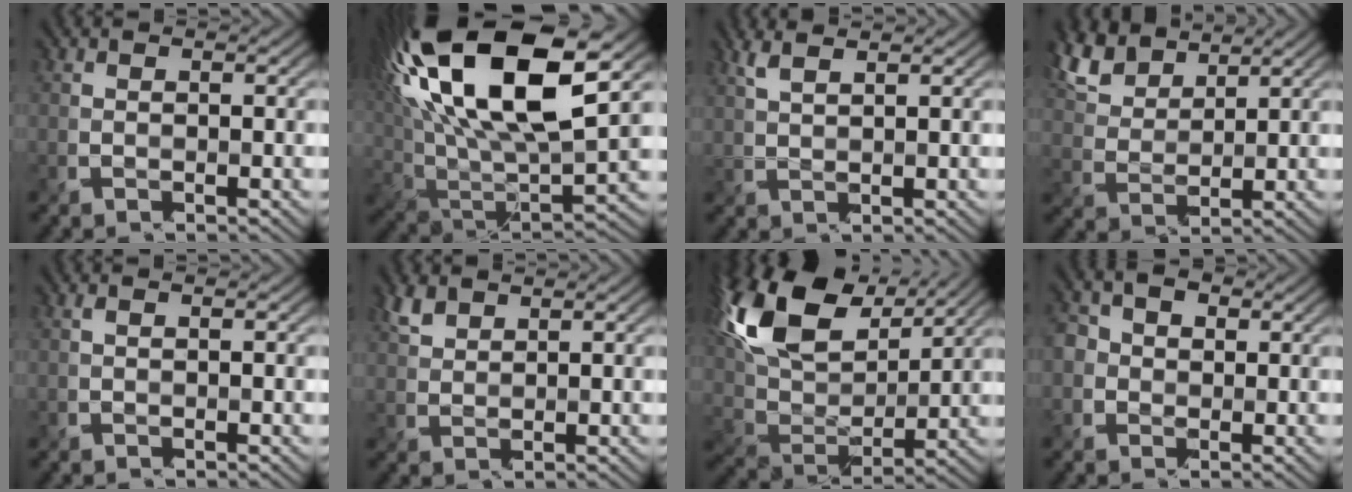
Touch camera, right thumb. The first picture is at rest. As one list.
[{"total": 21.0, "force": [10.0, 7.2, 17.0], "torque": [-0.361, 0.050, 0.173]}, {"total": 2.7, "force": [2.1, -0.4, 1.7], "torque": [-0.054, 0.003, 0.059]}, {"total": 8.2, "force": [5.8, 3.3, 4.8], "torque": [-0.139, 0.017, 0.119]}, {"total": 0.6, "force": [-0.1, -0.6, 0.0], "torque": [-0.003, -0.006, 0.005]}, {"total": 2.9, "force": [2.4, 0.7, 1.5], "torque": [-0.050, 0.002, 0.063]}, {"total": 15.9, "force": [9.3, 7.3, 10.6], "torque": [-0.263, 0.028, 0.179]}, {"total": 3.9, "force": [0.4, 3.3, 2.0], "torque": [-0.065, 0.012, -0.001]}]